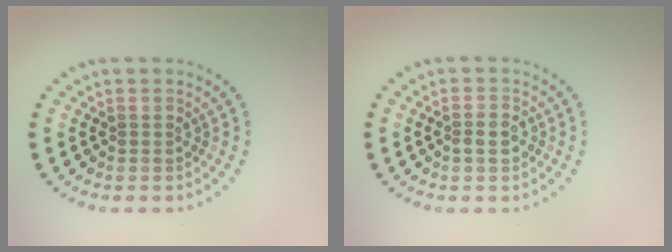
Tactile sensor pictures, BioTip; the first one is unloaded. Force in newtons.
{"total": 1.4, "press": 1.4, "slide": 0.2}